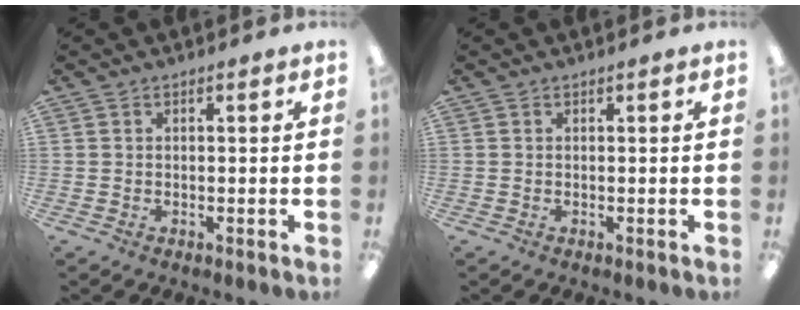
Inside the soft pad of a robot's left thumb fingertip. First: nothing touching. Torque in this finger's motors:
{"motor_torque": [-0.01, -0.03, 0.05, -0.04, 0.00]}